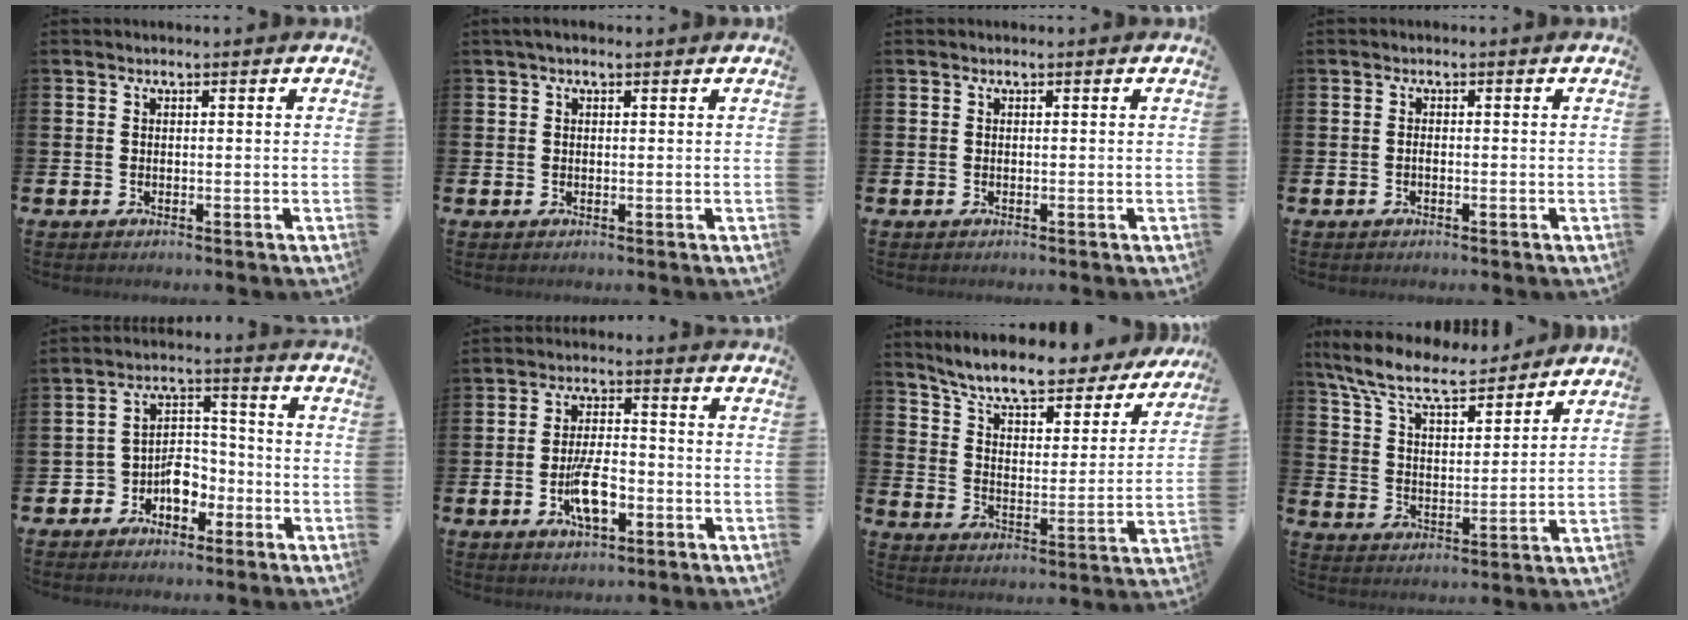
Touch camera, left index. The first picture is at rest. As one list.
[{"total": 1.1, "force": [0.7, 0.5, 0.8], "torque": [-0.011, 0.004, 0.010]}, {"total": 0.0}, {"total": 0.6, "force": [-0.4, 0.2, 0.4], "torque": [-0.005, -0.004, -0.009]}, {"total": 5.3, "force": [-2.9, 3.6, 2.5], "torque": [-0.051, 0.015, -0.058]}, {"total": 6.5, "force": [-2.1, 2.7, 5.5], "torque": [-0.101, 0.004, -0.042]}, {"total": 8.1, "force": [7.4, 1.5, 3.0], "torque": [-0.083, -0.052, 0.122]}, {"total": 9.3, "force": [8.4, 2.1, 3.5], "torque": [-0.105, -0.045, 0.150]}]